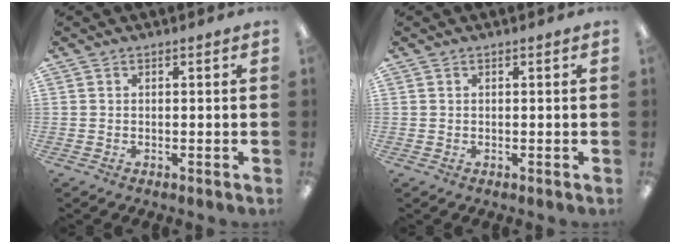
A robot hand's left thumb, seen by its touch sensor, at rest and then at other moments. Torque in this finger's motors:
{"motor_torque": [-0.17, -0.02, -0.18, 0.17, 0.00]}